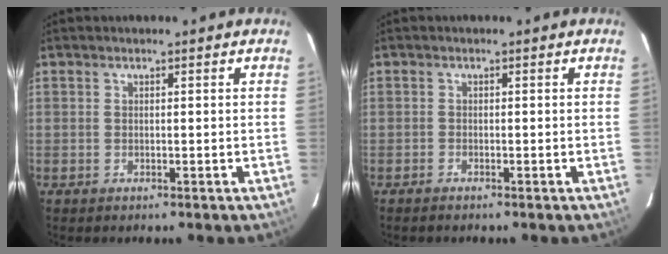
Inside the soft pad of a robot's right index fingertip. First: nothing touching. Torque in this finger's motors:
{"motor_torque": [0.04, 0.05, -0.03, -0.01]}